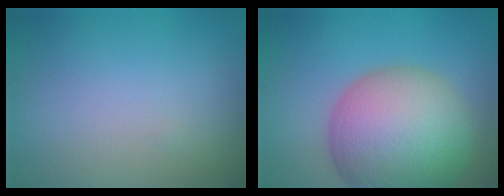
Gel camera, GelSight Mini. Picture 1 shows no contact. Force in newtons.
{"total": 12.3, "press": 12.3, "slide": 0.9}